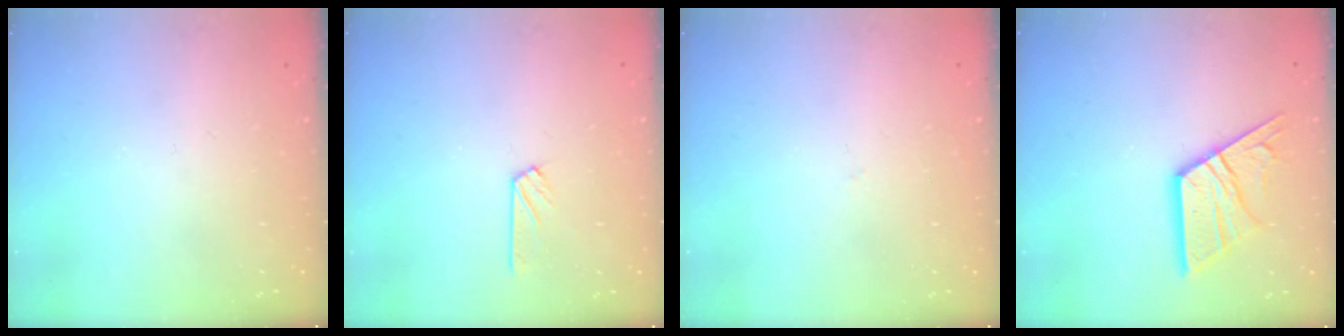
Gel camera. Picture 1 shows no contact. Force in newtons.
{"total": 3.0, "press": 3.0, "slide": 0.3}
{"total": 2.6, "press": 2.6, "slide": 0.2}
{"total": 15.4, "press": 15.3, "slide": 1.5}